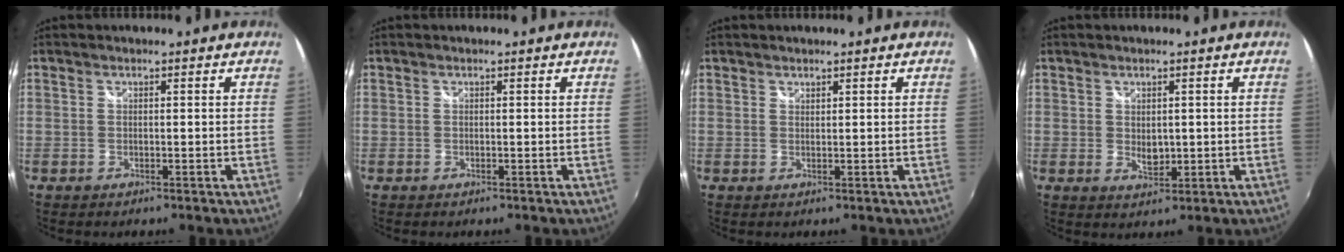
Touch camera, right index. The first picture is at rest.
{"total": 0.0}
{"total": 0.6, "force": [0.6, 0.2, 0.0], "torque": [0.001, 0.000, 0.011]}
{"total": 2.8, "force": [0.4, 2.0, 1.9], "torque": [-0.027, -0.004, 0.008]}